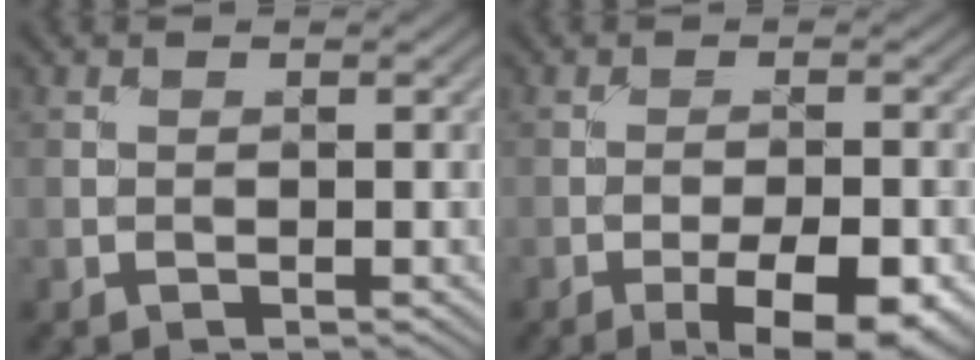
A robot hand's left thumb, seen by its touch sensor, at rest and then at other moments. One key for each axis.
{"total": 8.2, "fx": -4.3, "fy": 2.6, "fz": 6.5, "tx": -0.103, "ty": -0.004, "tz": -0.056}